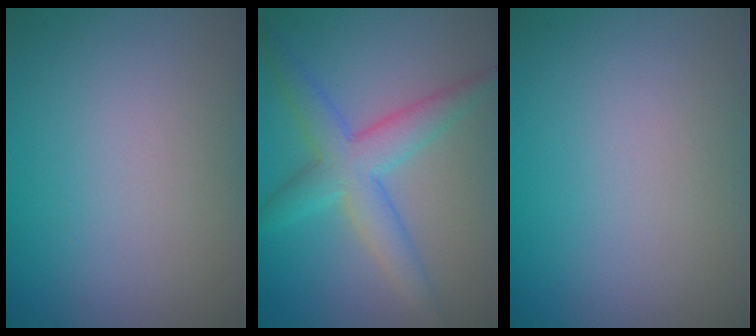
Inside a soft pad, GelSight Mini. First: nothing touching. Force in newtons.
{"total": 4.9, "press": 4.9, "slide": 0.1}
{"total": 0.0}